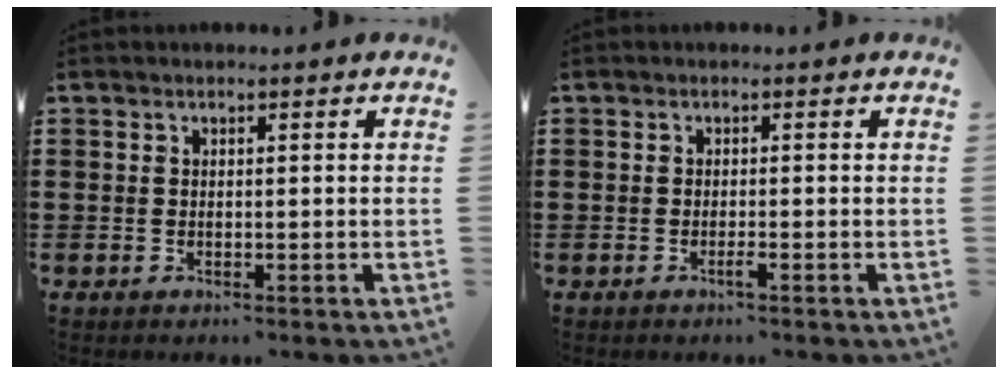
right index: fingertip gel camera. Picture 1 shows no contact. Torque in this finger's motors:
{"motor_torque": [-0.02, 0.09, 0.00, 0.04]}